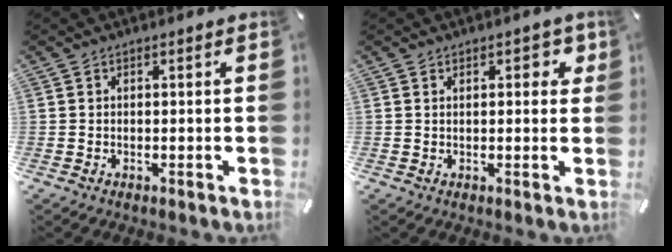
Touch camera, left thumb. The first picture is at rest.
{"total": 3.3, "force": [1.4, 1.6, 2.5], "torque": [-0.030, -0.002, 0.017]}